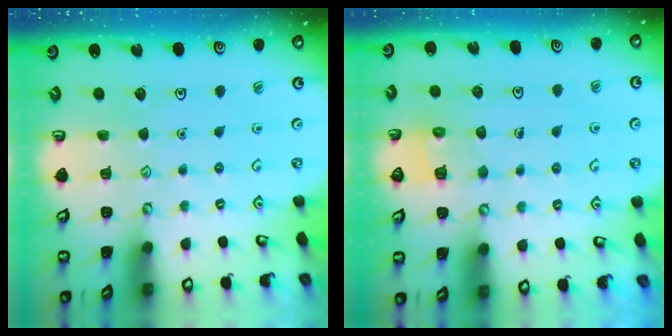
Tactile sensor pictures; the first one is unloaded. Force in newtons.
{"total": 3.9, "press": 3.9, "slide": 0.4}